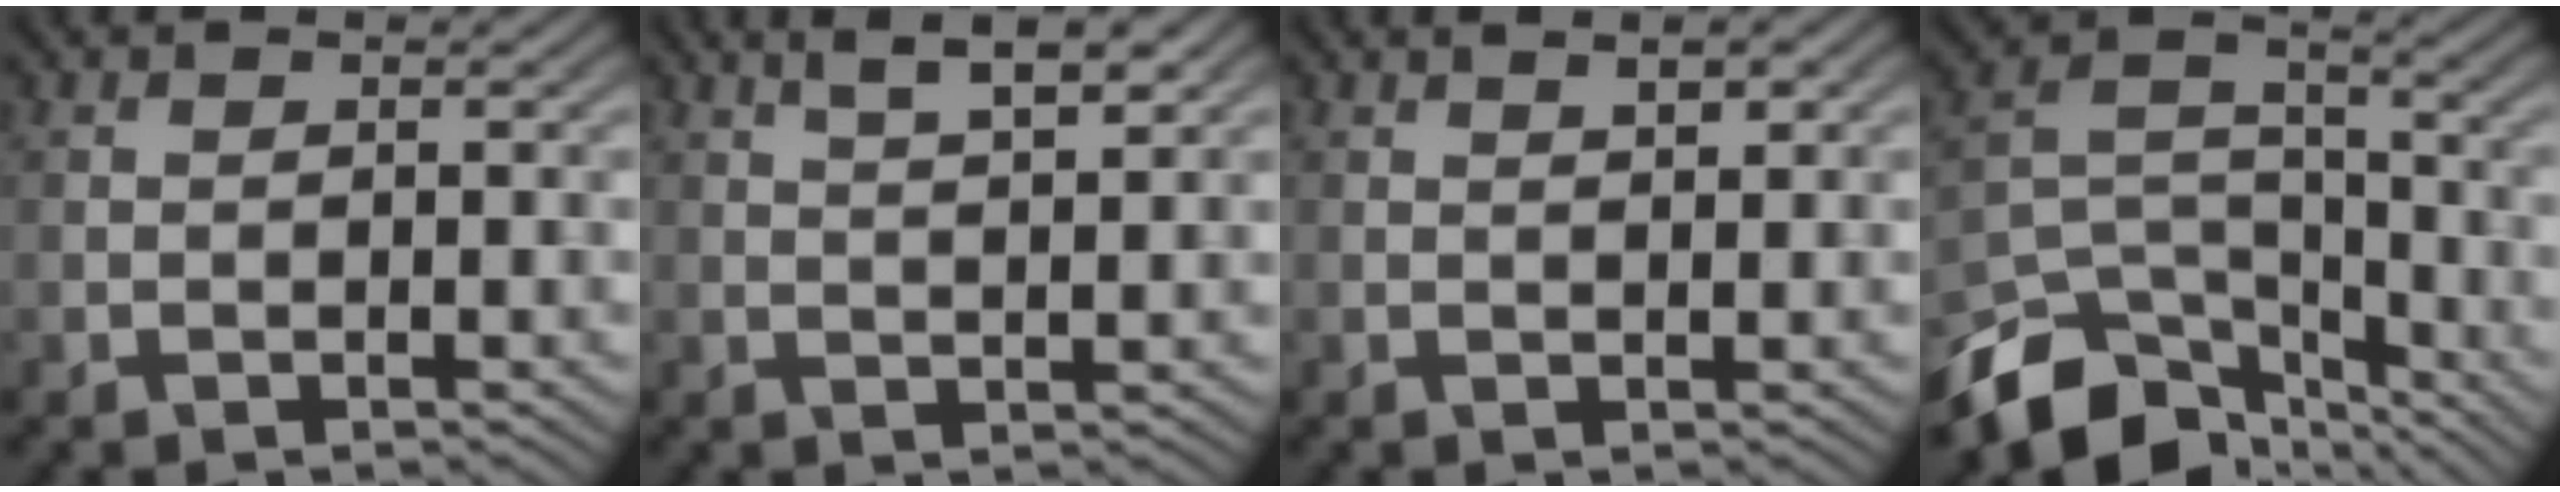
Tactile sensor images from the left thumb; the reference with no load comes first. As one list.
[{"total": 5.1, "force": [3.0, 1.1, 3.9], "torque": [-0.062, 0.009, 0.051]}, {"total": 2.3, "force": [1.3, 0.4, 1.8], "torque": [-0.023, -0.006, 0.019]}, {"total": 12.7, "force": [-9.3, 6.1, 6.1], "torque": [-0.138, -0.019, -0.168]}]